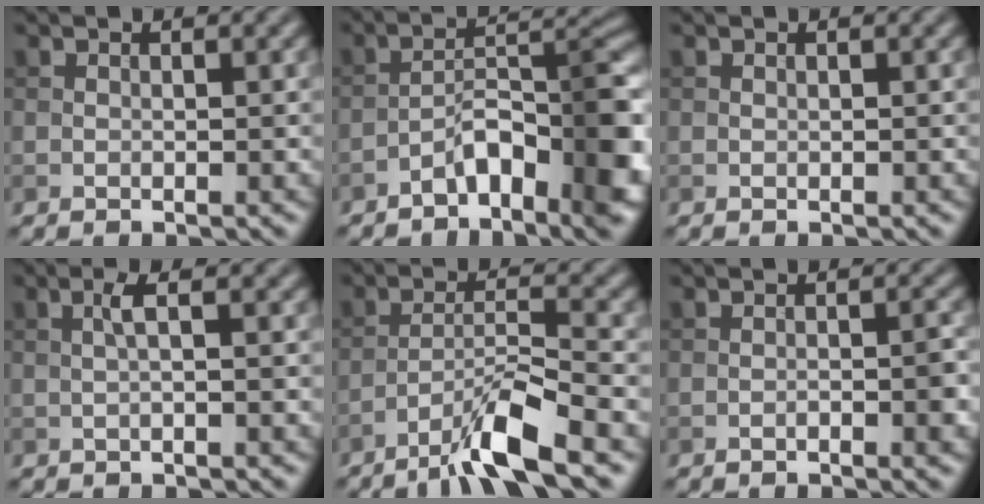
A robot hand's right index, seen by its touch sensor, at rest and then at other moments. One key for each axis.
{"total": 7.8, "fx": -4.1, "fy": 2.9, "fz": 5.9, "tx": -0.083, "ty": 0.018, "tz": -0.069}
{"total": 0.0}
{"total": 1.5, "fx": 0.2, "fy": 0.1, "fz": 1.5, "tx": -0.032, "ty": 0.005, "tz": 0.002}
{"total": 6.2, "fx": -4.4, "fy": 0.6, "fz": 4.4, "tx": -0.074, "ty": 0.007, "tz": -0.086}
{"total": 1.9, "fx": -0.9, "fy": 0.4, "fz": 1.6, "tx": -0.022, "ty": 0.004, "tz": -0.015}